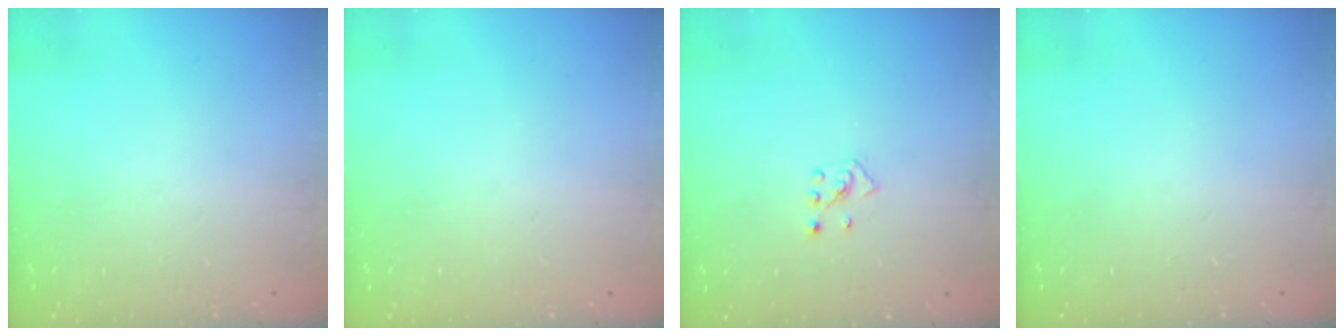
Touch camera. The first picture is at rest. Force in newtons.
{"total": 0.0}
{"total": 2.5, "press": 2.4, "slide": 0.7}
{"total": 0.0}